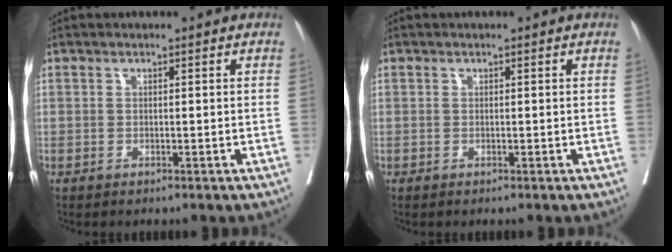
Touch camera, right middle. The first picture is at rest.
{"total": 0.0}